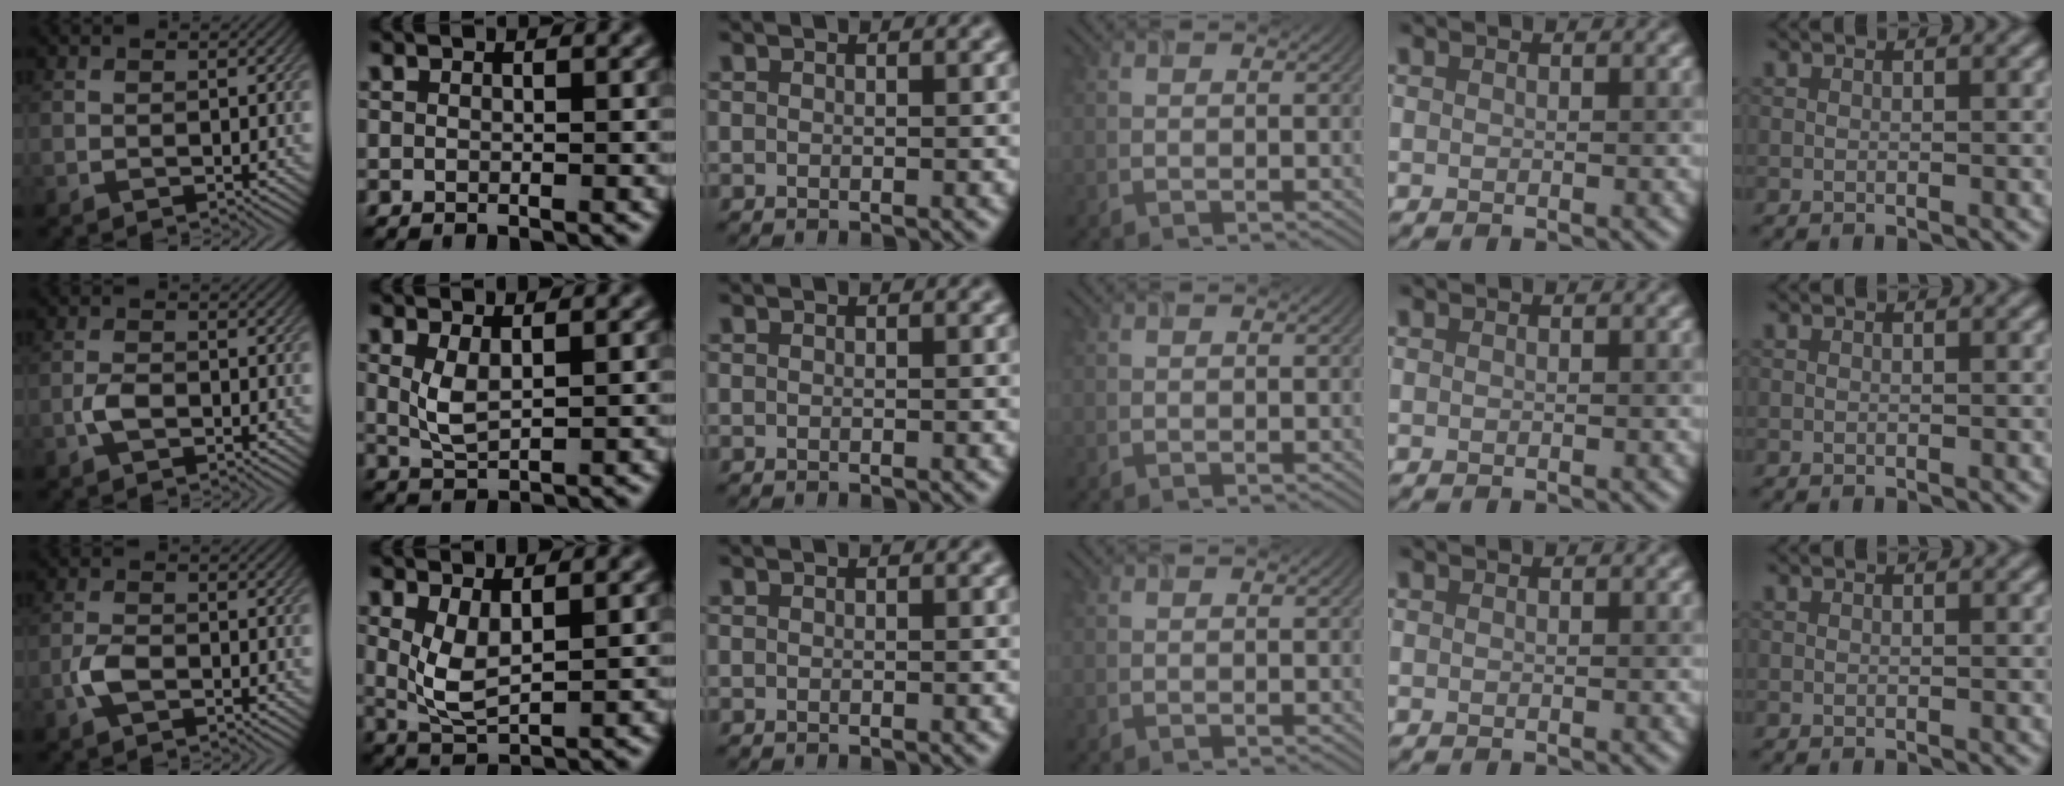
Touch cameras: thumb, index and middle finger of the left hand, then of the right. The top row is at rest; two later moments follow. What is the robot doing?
{"motion": "insert", "object": "airpods case & airpods"}